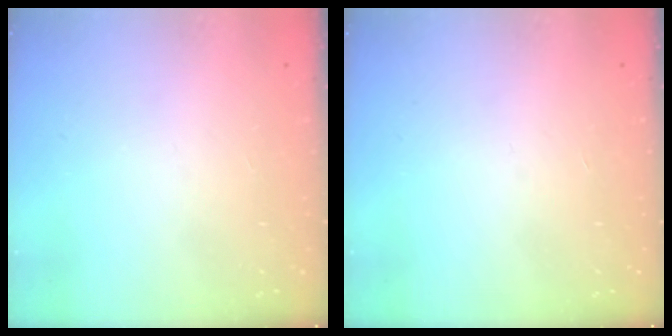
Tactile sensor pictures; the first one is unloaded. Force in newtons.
{"total": 0.0}